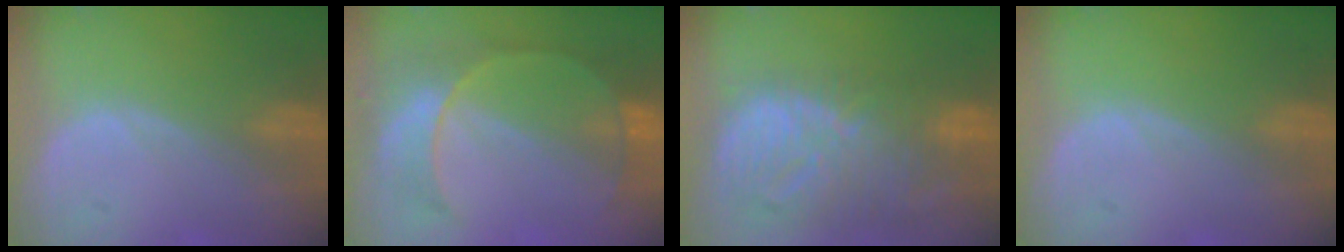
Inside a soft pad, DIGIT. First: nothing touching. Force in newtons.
{"total": 7.3, "press": 7.2, "slide": 0.9}
{"total": 12.6, "press": 11.0, "slide": 6.2}
{"total": 0.0}